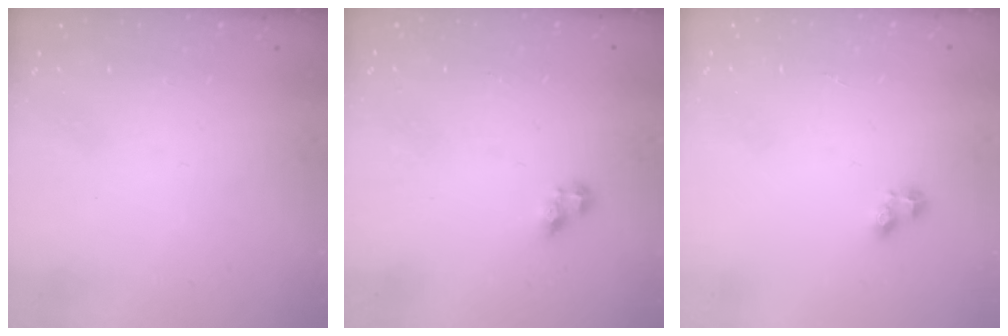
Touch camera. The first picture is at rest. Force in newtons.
{"total": 4.1, "press": 4.0, "slide": 0.6}
{"total": 2.6, "press": 2.6, "slide": 0.2}